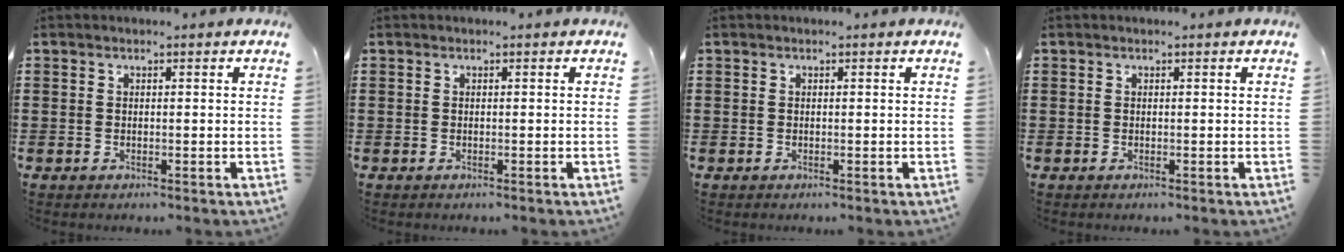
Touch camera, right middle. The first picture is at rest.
{"total": 0.0}
{"total": 0.0}
{"total": 0.0}